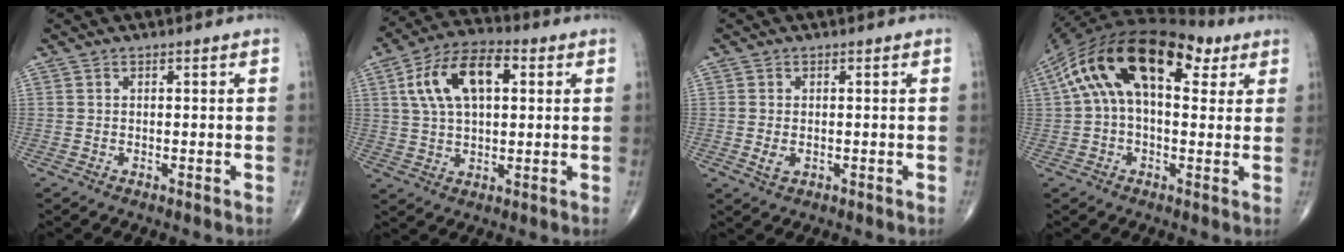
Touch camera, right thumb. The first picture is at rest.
{"total": 13.9, "force": [3.9, 7.3, 11.2], "torque": [-0.201, 0.018, 0.065]}
{"total": 2.1, "force": [-0.3, 1.4, 1.6], "torque": [-0.032, -0.004, -0.004]}
{"total": 20.0, "force": [6.6, 10.4, 15.8], "torque": [-0.279, 0.049, 0.101]}